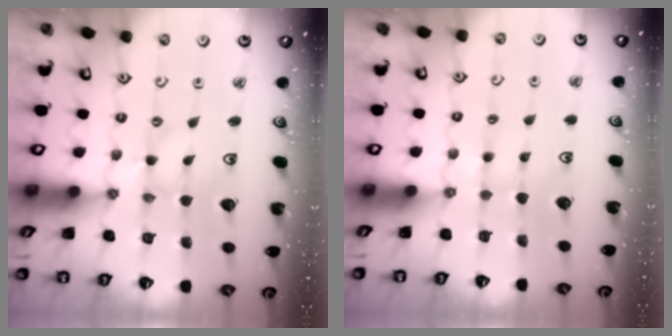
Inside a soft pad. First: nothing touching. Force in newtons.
{"total": 1.8, "press": 1.7, "slide": 0.4}